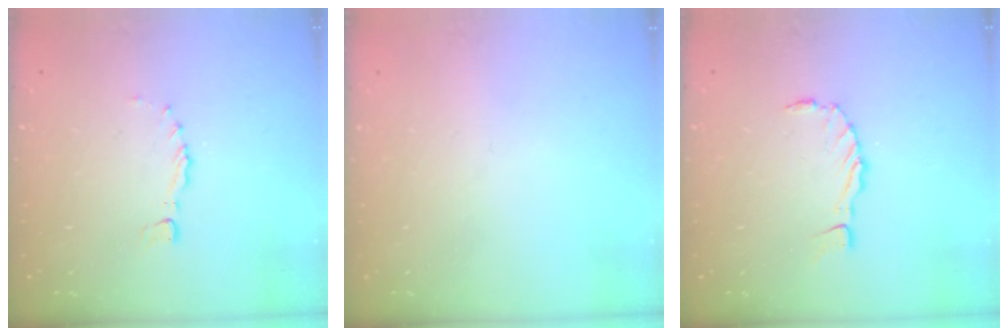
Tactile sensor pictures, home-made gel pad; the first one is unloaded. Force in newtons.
{"total": 0.0}
{"total": 0.6, "press": 0.6, "slide": 0.2}